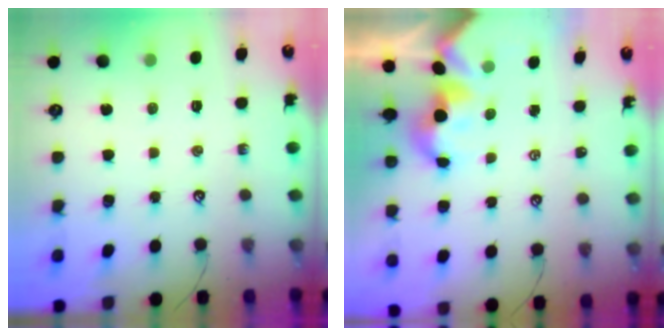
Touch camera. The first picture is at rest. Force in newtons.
{"total": 1.8, "press": 1.8, "slide": 0.1}